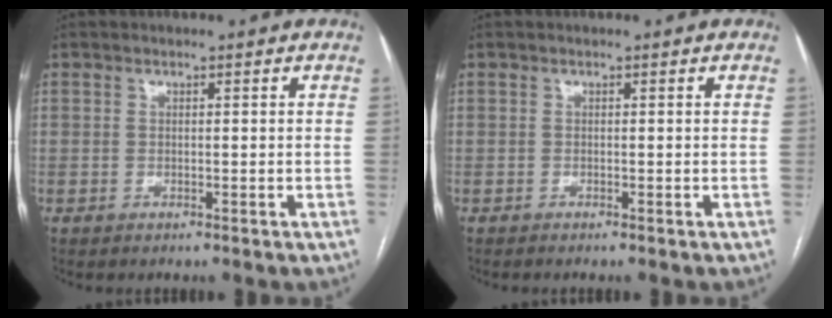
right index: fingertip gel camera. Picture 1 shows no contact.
{"total": 0.7, "force": [-0.6, 0.0, 0.3], "torque": [0.001, 0.000, -0.009]}